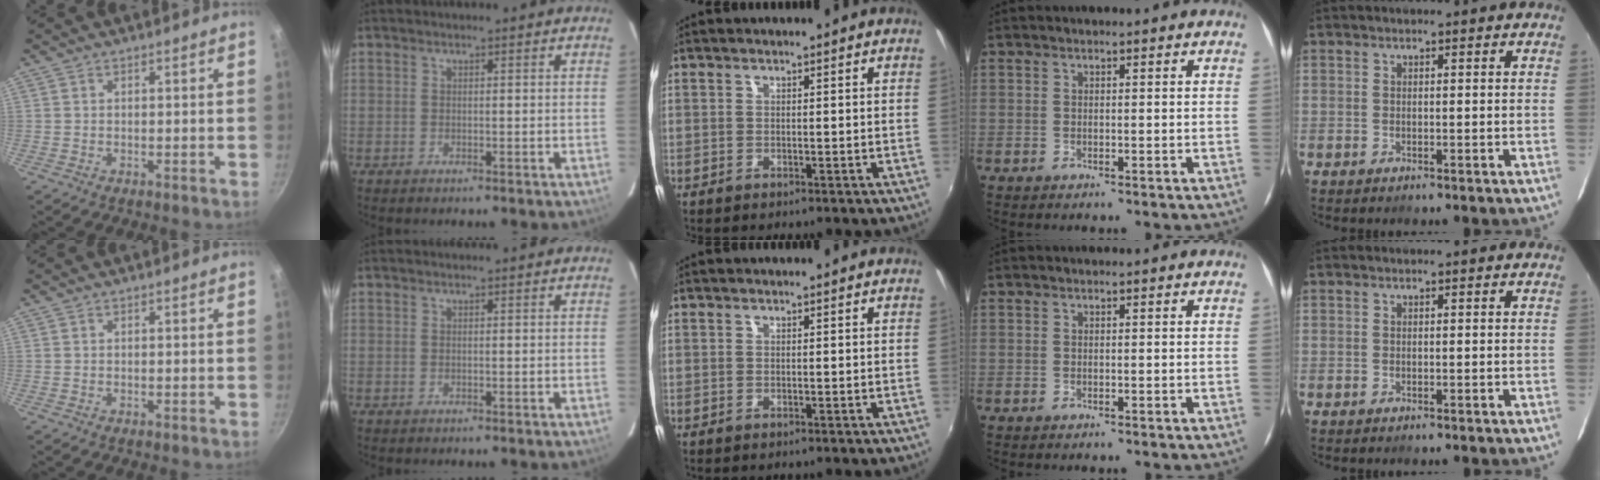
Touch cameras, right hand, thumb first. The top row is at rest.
{}